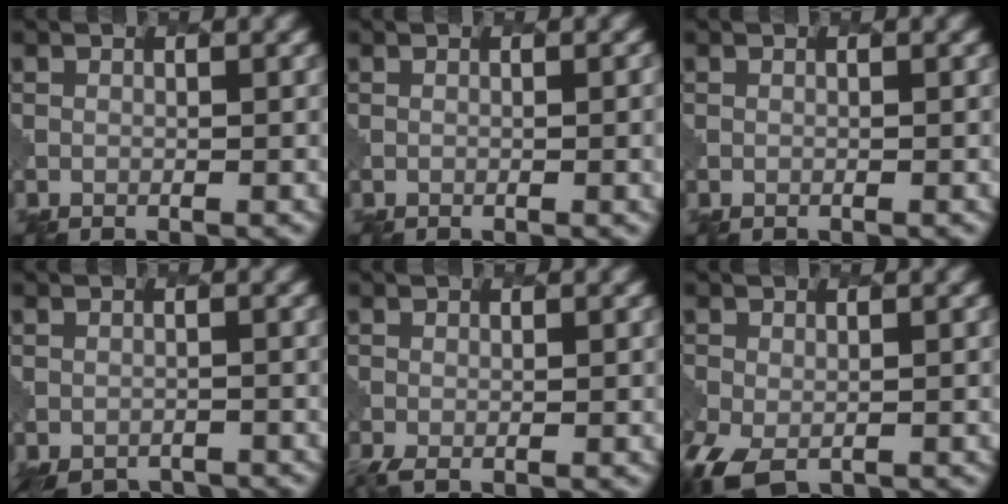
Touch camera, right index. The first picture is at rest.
{"total": 1.5, "force": [-0.1, 0.2, 1.5], "torque": [-0.015, -0.003, -0.002]}
{"total": 0.0}
{"total": 4.8, "force": [-4.2, 1.9, 1.4], "torque": [-0.024, -0.021, -0.057]}
{"total": 1.4, "force": [-1.0, 0.2, 0.9], "torque": [-0.024, -0.005, -0.023]}
{"total": 4.2, "force": [-2.5, 2.4, 2.4], "torque": [-0.053, -0.020, -0.047]}